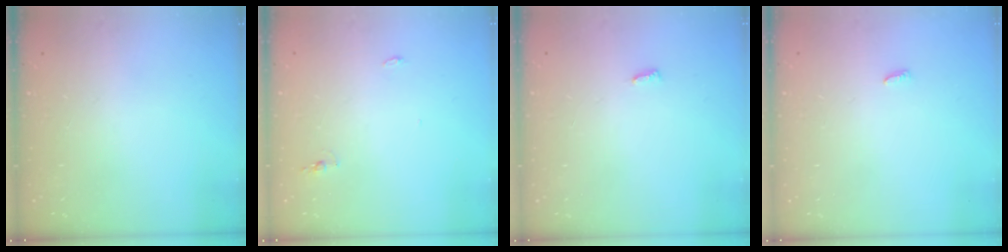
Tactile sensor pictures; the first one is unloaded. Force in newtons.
{"total": 7.7, "press": 4.4, "slide": 6.4}
{"total": 2.8, "press": 2.8, "slide": 0.4}
{"total": 2.4, "press": 2.4, "slide": 0.2}